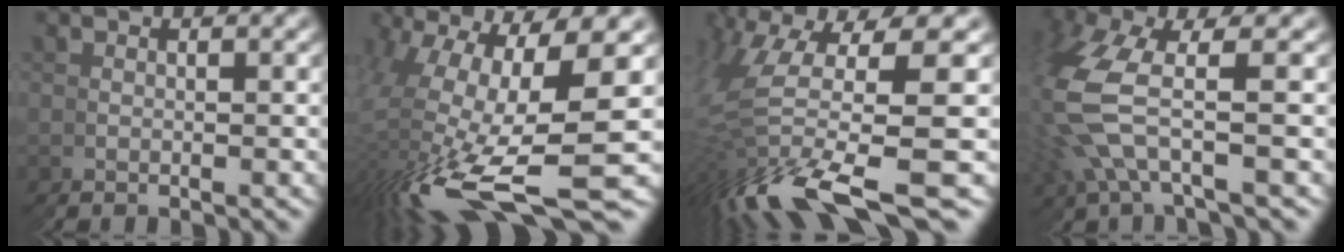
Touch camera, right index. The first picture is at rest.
{"total": 8.2, "force": [-0.7, 3.7, 7.3], "torque": [-0.186, -0.012, 0.003]}
{"total": 6.8, "force": [0.6, 2.8, 6.2], "torque": [-0.149, 0.005, 0.015]}
{"total": 5.8, "force": [1.9, 3.7, 4.0], "torque": [-0.132, 0.005, 0.034]}